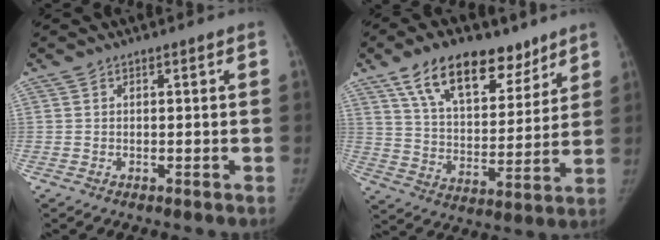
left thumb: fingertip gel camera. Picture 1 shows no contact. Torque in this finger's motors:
{"motor_torque": [0.16, 0.42, 1.71, -1.06, 0.11]}